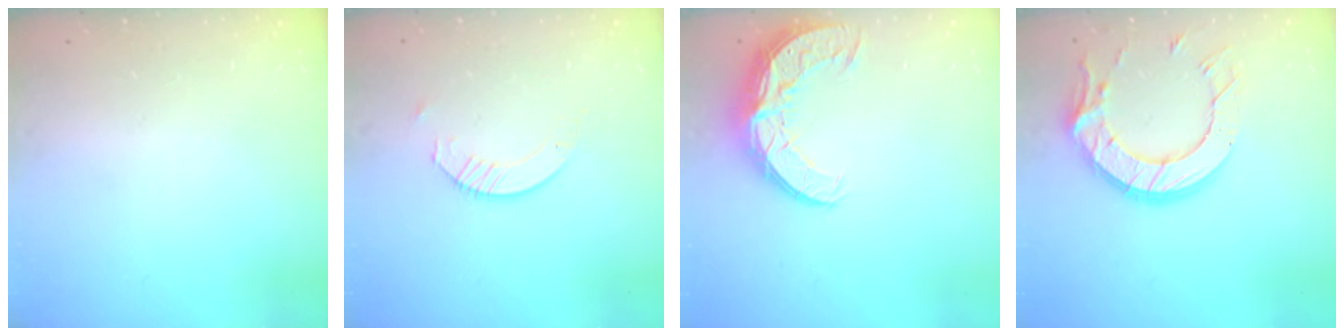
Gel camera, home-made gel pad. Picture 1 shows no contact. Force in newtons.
{"total": 4.1, "press": 4.1, "slide": 0.4}
{"total": 11.0, "press": 10.9, "slide": 0.8}
{"total": 15.9, "press": 15.9, "slide": 1.0}